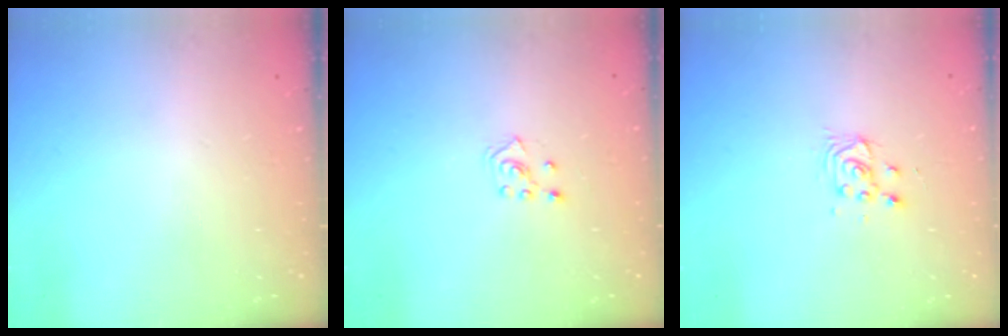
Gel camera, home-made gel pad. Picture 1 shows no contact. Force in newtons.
{"total": 2.8, "press": 2.7, "slide": 0.5}
{"total": 3.1, "press": 3.1, "slide": 0.3}